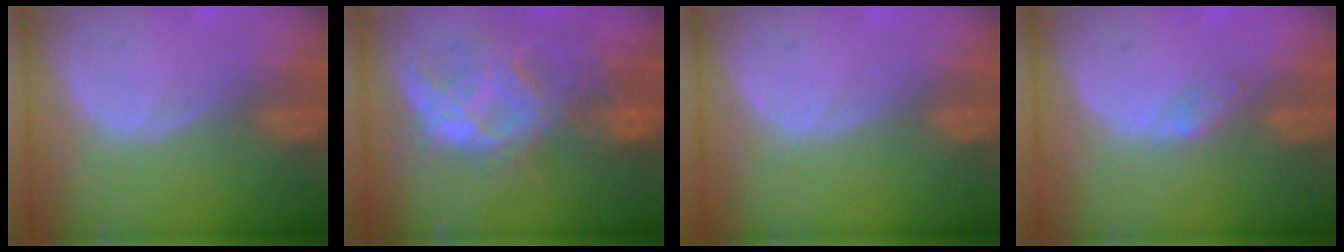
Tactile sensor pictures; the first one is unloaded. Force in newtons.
{"total": 10.6, "press": 9.2, "slide": 5.3}
{"total": 0.0}
{"total": 1.7, "press": 1.7, "slide": 0.2}